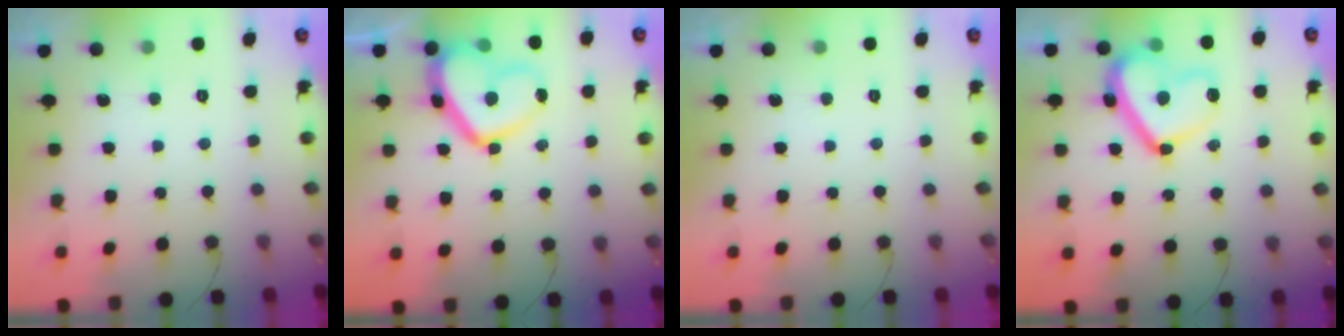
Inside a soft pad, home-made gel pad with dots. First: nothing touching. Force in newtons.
{"total": 13.8, "press": 13.7, "slide": 1.5}
{"total": 0.0}
{"total": 16.0, "press": 15.9, "slide": 1.5}